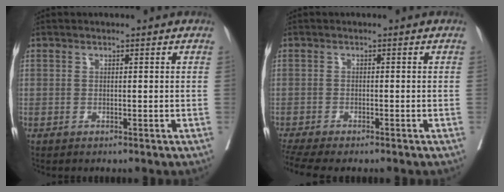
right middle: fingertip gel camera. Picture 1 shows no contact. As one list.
[{"total": 7.3, "force": [-6.1, 1.0, 3.9], "torque": [-0.067, -0.002, -0.100]}]